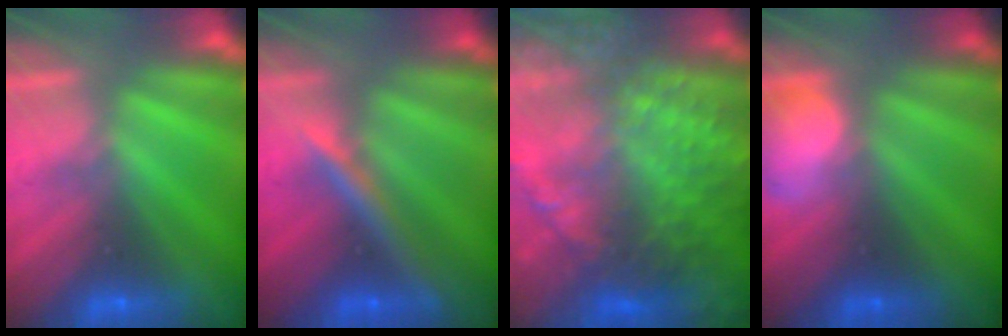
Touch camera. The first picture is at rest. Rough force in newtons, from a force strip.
{"total": 2.5}
{"total": 8.7}
{"total": 2.6}